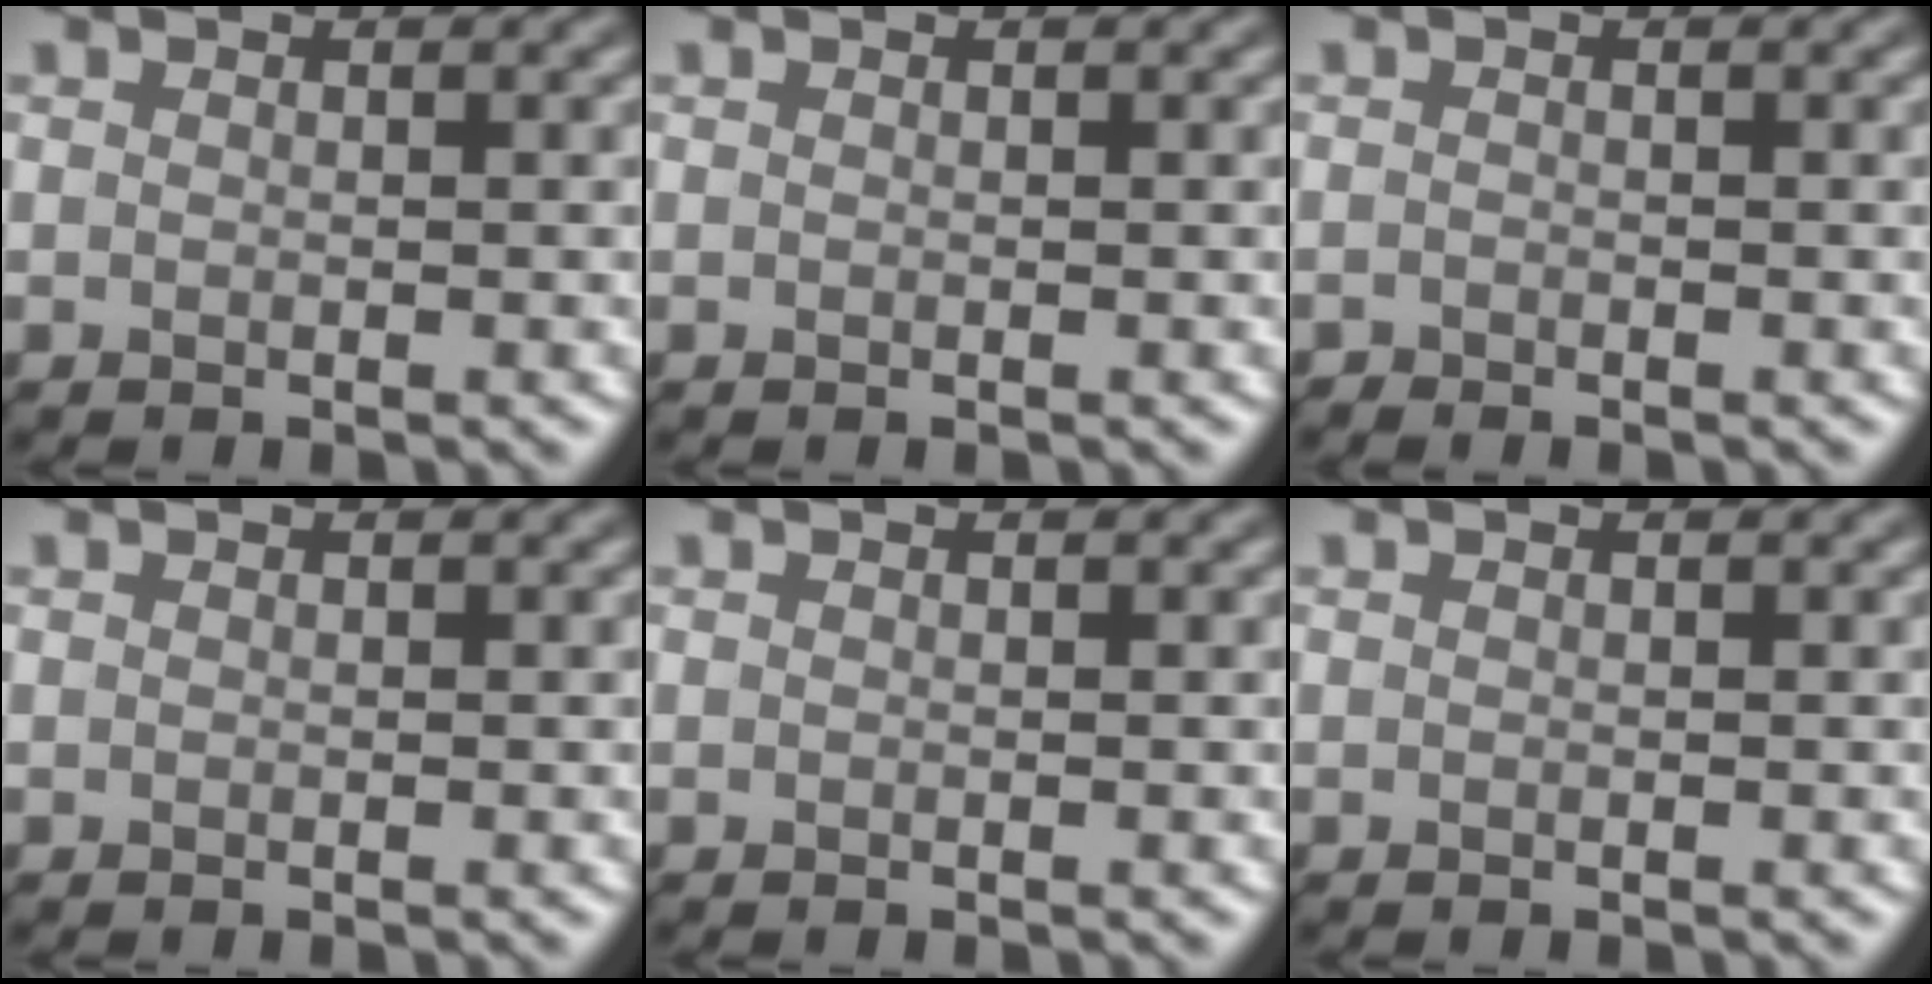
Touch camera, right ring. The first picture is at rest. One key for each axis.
{"total": 0.0}
{"total": 0.6, "fx": -0.6, "fy": 0.0, "fz": -0.2, "tx": 0.005, "ty": 0.000, "tz": -0.013}
{"total": 0.0}
{"total": 0.0}
{"total": 0.0}